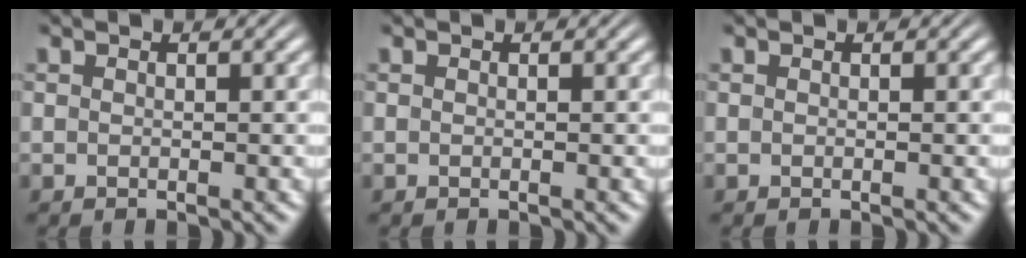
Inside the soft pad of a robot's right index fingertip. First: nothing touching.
{"total": 0.0}
{"total": 0.0}